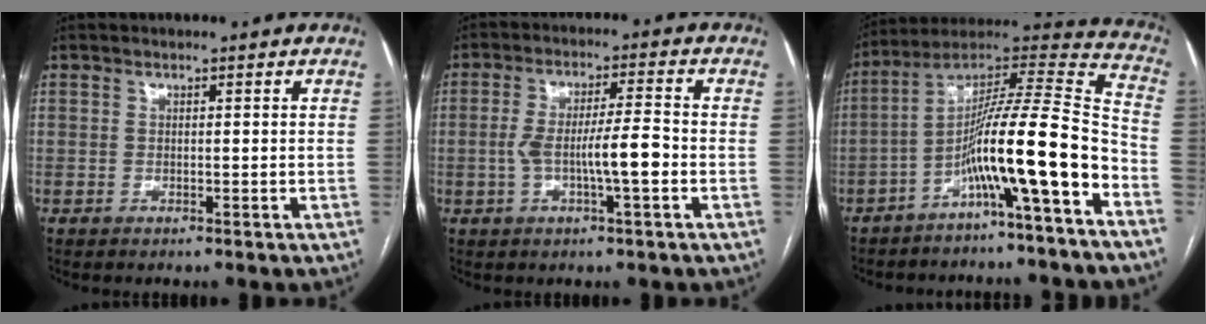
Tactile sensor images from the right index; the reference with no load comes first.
{"total": 7.5, "force": [-1.8, 0.6, 7.3], "torque": [-0.136, 0.012, -0.031]}
{"total": 16.7, "force": [-7.6, 0.1, 14.9], "torque": [-0.247, 0.028, -0.131]}